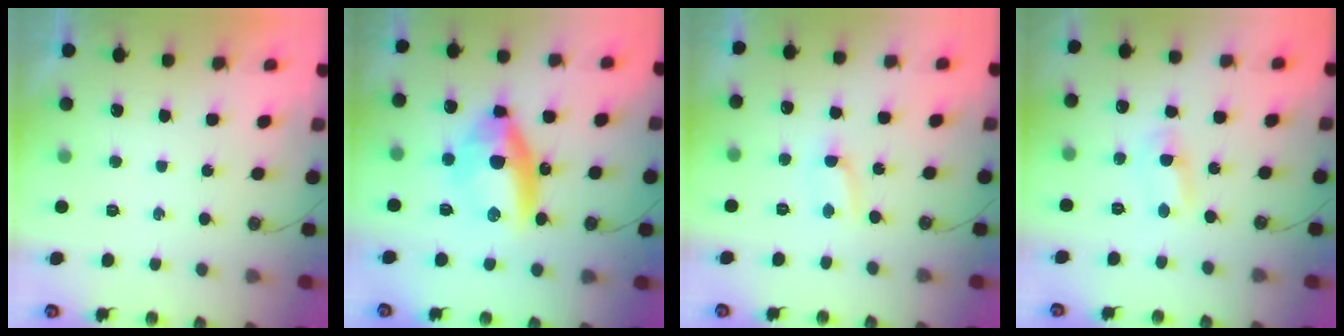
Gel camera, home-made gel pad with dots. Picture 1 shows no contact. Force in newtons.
{"total": 11.2, "press": 11.0, "slide": 1.7}
{"total": 2.4, "press": 2.4, "slide": 0.3}
{"total": 1.7, "press": 1.7, "slide": 0.1}